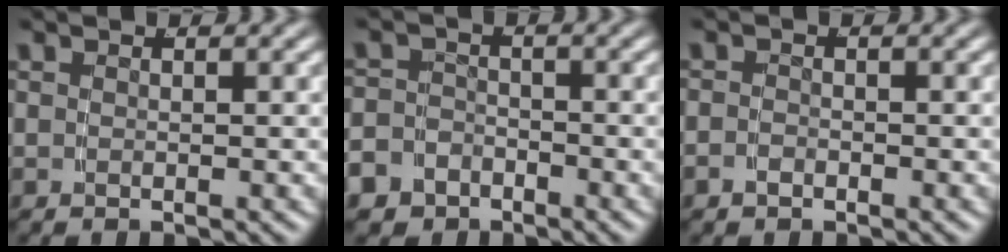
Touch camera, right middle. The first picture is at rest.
{"total": 5.3, "force": [-3.2, 4.1, 0.8], "torque": [-0.025, -0.021, -0.057]}
{"total": 1.1, "force": [-1.0, 0.4, 0.2], "torque": [-0.009, -0.009, -0.014]}